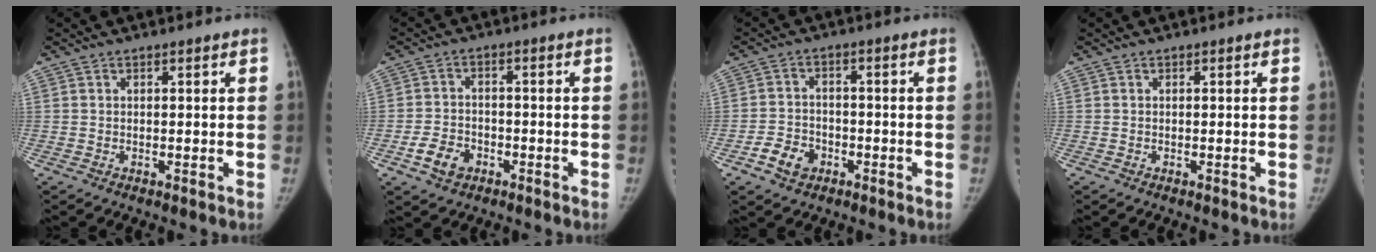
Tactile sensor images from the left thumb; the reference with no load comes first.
{"total": 5.7, "force": [-2.9, 4.2, 2.7], "torque": [-0.040, 0.018, -0.049]}
{"total": 5.8, "force": [-3.0, 4.4, 2.4], "torque": [-0.028, 0.020, -0.050]}
{"total": 0.0}